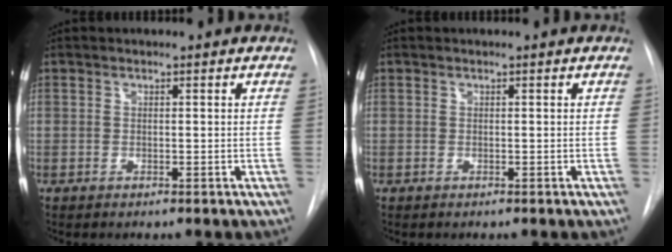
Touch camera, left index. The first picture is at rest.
{"total": 0.0}